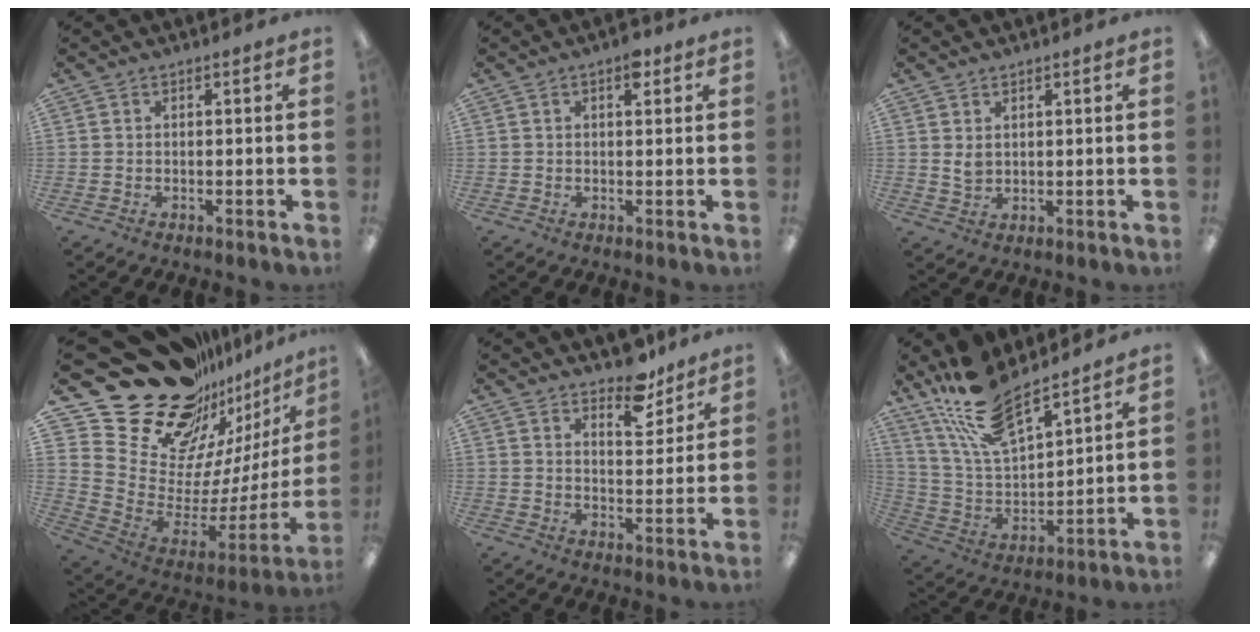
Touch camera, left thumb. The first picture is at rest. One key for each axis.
{"total": 3.2, "fx": 1.8, "fy": 1.5, "fz": 2.3, "tx": -0.018, "ty": -0.010, "tz": 0.024}
{"total": 3.6, "fx": 1.8, "fy": 2.4, "fz": 2.0, "tx": -0.040, "ty": -0.006, "tz": 0.031}
{"total": 26.8, "fx": 20.2, "fy": 13.7, "fz": 11.0, "tx": -0.161, "ty": -0.179, "tz": 0.403}
{"total": 7.9, "fx": 6.6, "fy": 3.3, "fz": 2.7, "tx": -0.018, "ty": -0.049, "tz": 0.114}
{"total": 16.7, "fx": 13.4, "fy": 5.6, "fz": 8.2, "tx": -0.179, "ty": -0.073, "tz": 0.243}